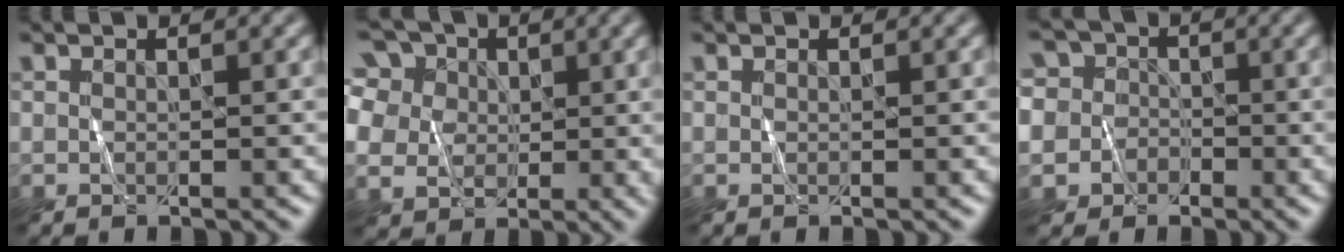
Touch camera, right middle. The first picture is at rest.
{"total": 12.2, "force": [5.0, 9.0, 6.5], "torque": [-0.144, 0.036, 0.076]}
{"total": 0.0}
{"total": 8.8, "force": [-0.6, 8.3, 2.9], "torque": [-0.065, 0.033, -0.059]}